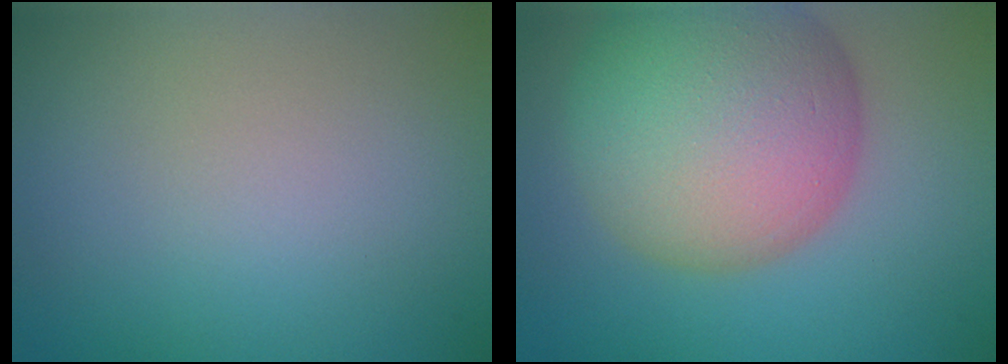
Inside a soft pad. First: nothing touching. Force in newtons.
{"total": 13.4, "press": 13.4, "slide": 0.9}